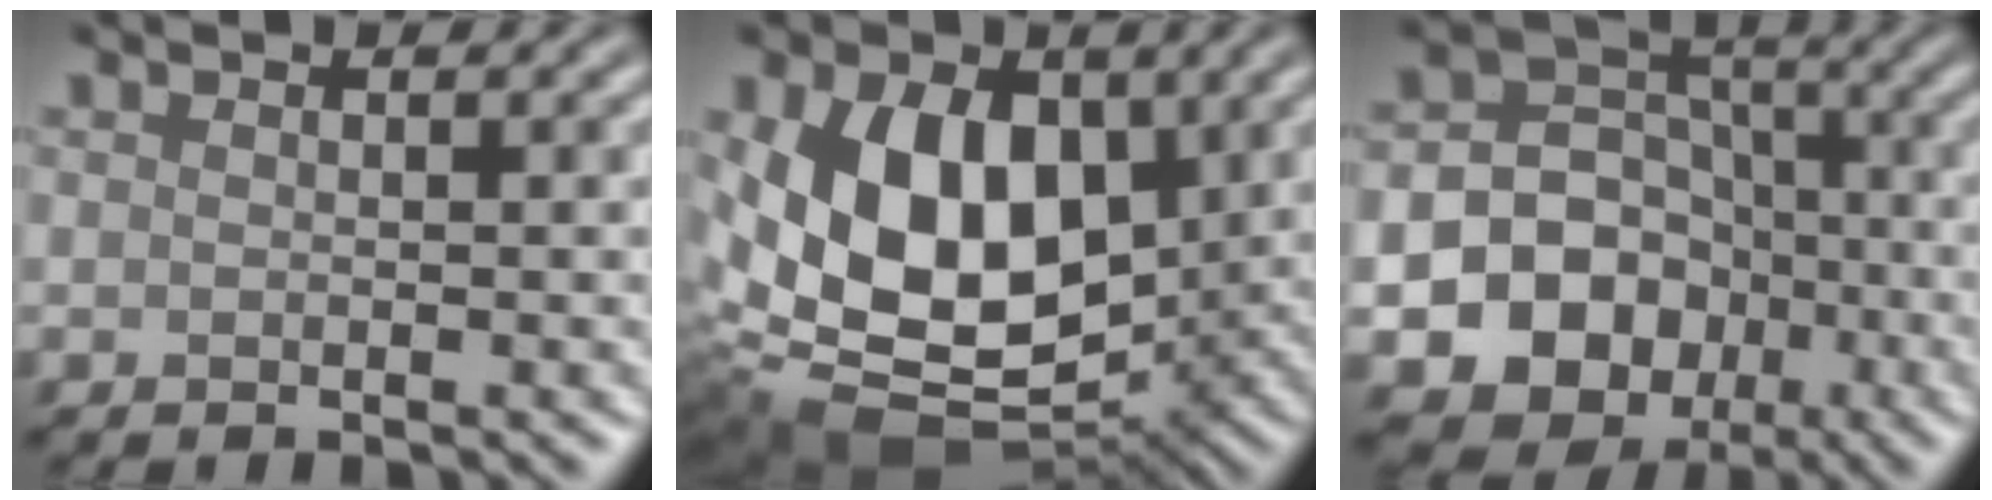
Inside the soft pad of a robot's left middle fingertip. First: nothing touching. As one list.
[{"total": 12.1, "force": [1.6, 8.0, 8.9], "torque": [-0.167, -0.020, 0.029]}, {"total": 15.1, "force": [-6.1, 13.2, 4.3], "torque": [-0.078, -0.043, -0.105]}]